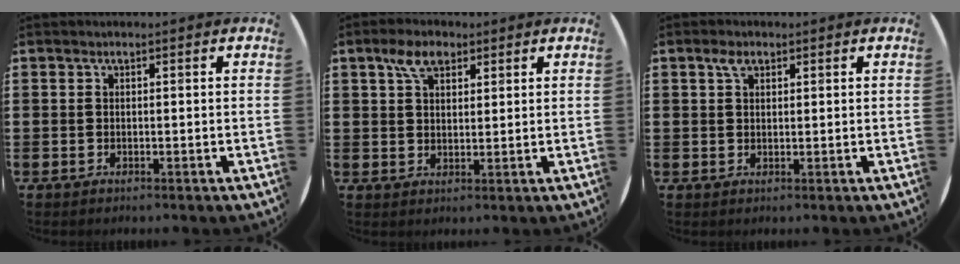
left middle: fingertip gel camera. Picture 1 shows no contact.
{"total": 4.0, "force": [2.7, 2.2, 2.1], "torque": [-0.032, 0.002, 0.045]}
{"total": 2.1, "force": [1.3, 1.3, 1.1], "torque": [-0.016, 0.002, 0.023]}